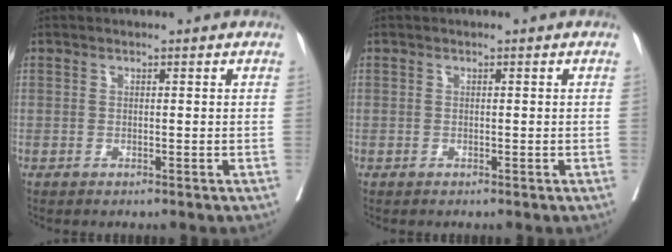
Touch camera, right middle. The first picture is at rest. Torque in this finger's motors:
{"motor_torque": [1.06, -1.08, -0.23, -0.21]}